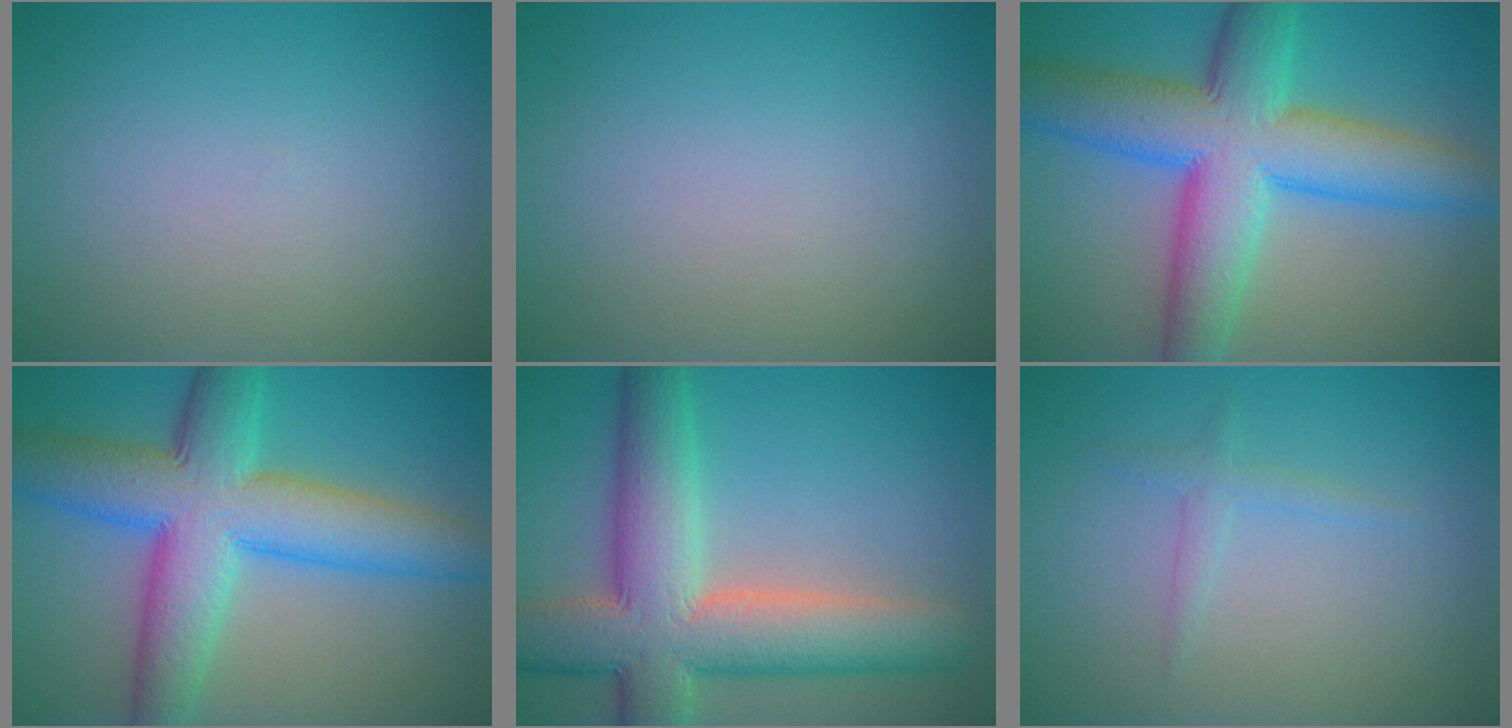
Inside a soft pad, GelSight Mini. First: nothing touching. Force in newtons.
{"total": 0.0}
{"total": 11.1, "press": 11.1, "slide": 0.1}
{"total": 10.7, "press": 10.7, "slide": 0.2}
{"total": 10.9, "press": 10.9, "slide": 0.7}
{"total": 1.3, "press": 1.3, "slide": 0.1}